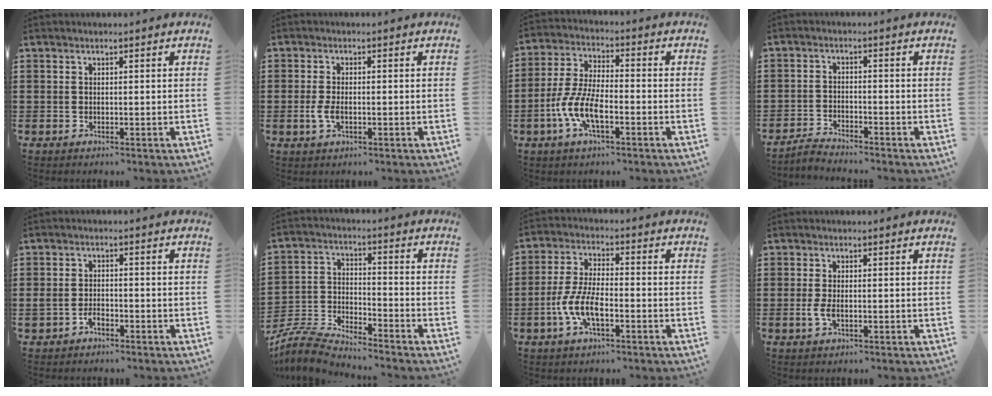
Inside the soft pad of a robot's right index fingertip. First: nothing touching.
{"total": 2.8, "force": [-0.6, 1.3, 2.5], "torque": [-0.060, -0.005, -0.013]}
{"total": 8.1, "force": [-3.4, 2.7, 6.8], "torque": [-0.167, -0.015, -0.071]}
{"total": 2.5, "force": [-2.5, 0.0, -0.1], "torque": [-0.005, 0.006, -0.053]}
{"total": 2.5, "force": [-1.6, 1.3, 1.3], "torque": [-0.027, 0.003, -0.030]}
{"total": 6.6, "force": [-6.5, 0.4, 1.1], "torque": [-0.040, -0.002, -0.134]}
{"total": 7.4, "force": [-3.0, 2.6, 6.2], "torque": [-0.152, -0.012, -0.062]}
{"total": 2.2, "force": [-0.5, 0.8, 2.0], "torque": [-0.051, -0.008, -0.012]}